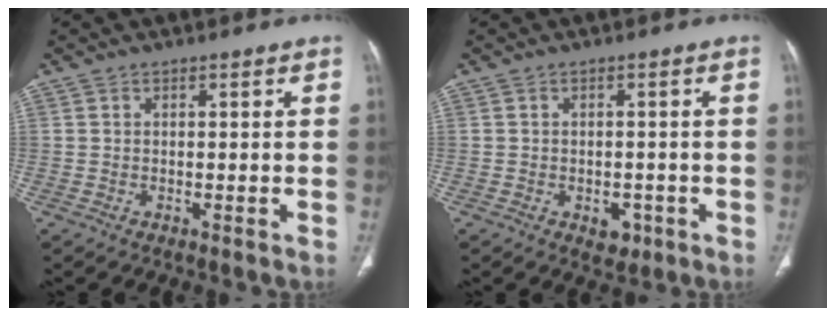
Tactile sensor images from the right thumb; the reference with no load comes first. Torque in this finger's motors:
{"motor_torque": [2.63, 2.38, 0.33, -0.16, -0.02]}